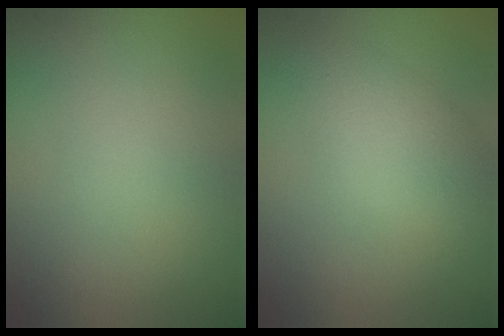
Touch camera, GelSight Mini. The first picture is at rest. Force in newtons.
{"total": 3.4, "press": 3.4, "slide": 0.0}